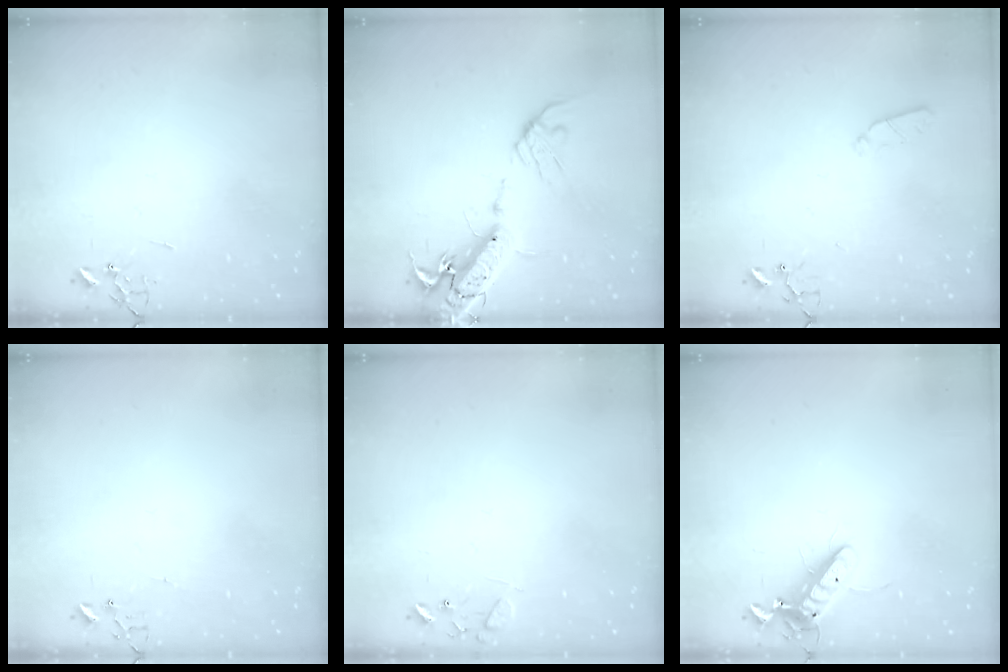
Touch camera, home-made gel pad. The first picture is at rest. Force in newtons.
{"total": 18.1, "press": 17.7, "slide": 3.8}
{"total": 4.5, "press": 4.5, "slide": 0.4}
{"total": 3.6, "press": 3.6, "slide": 0.4}
{"total": 9.0, "press": 9.0, "slide": 0.6}
{"total": 11.8, "press": 11.6, "slide": 2.2}